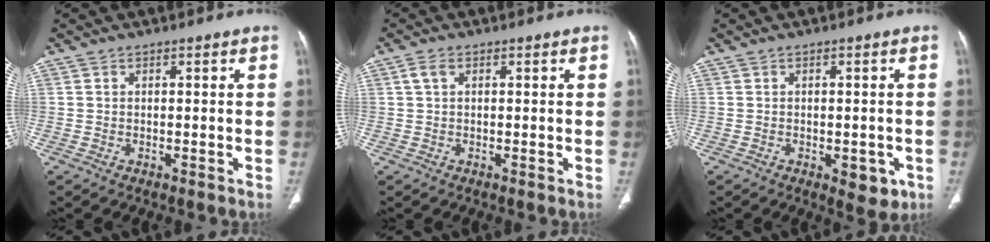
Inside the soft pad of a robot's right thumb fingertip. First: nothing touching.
{"total": 2.0, "force": [0.8, 1.2, 1.5], "torque": [-0.033, 0.008, 0.016]}
{"total": 5.2, "force": [-2.1, 2.8, 3.9], "torque": [-0.023, 0.004, -0.018]}